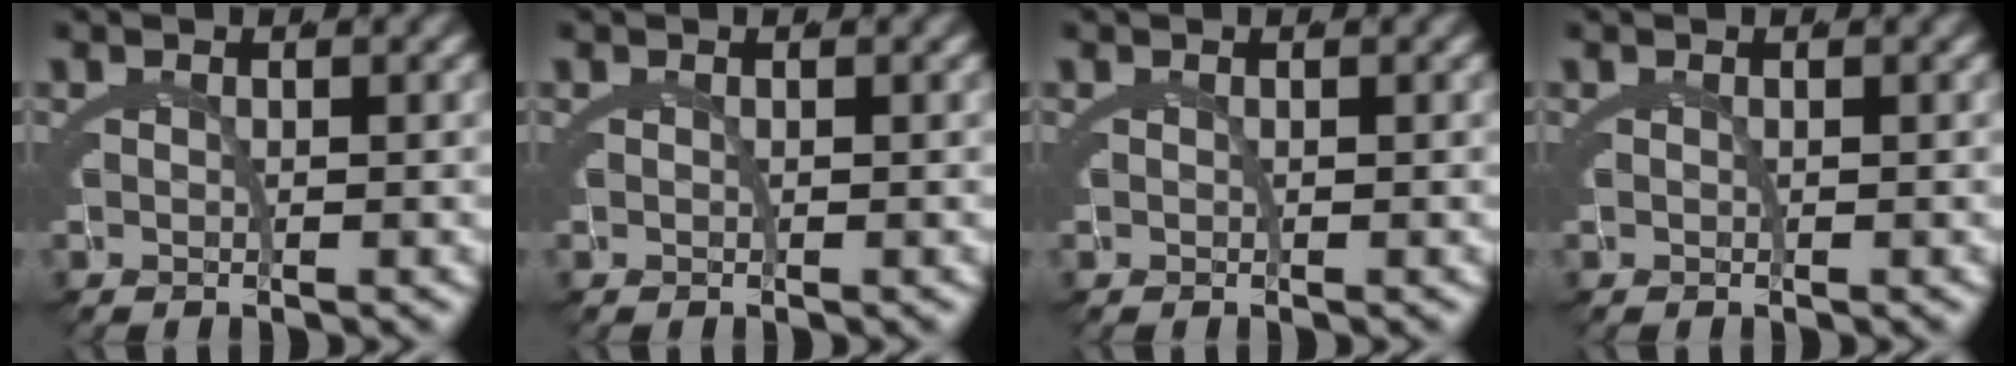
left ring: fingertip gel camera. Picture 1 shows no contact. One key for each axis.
{"total": 0.0}
{"total": 0.0}
{"total": 0.0}